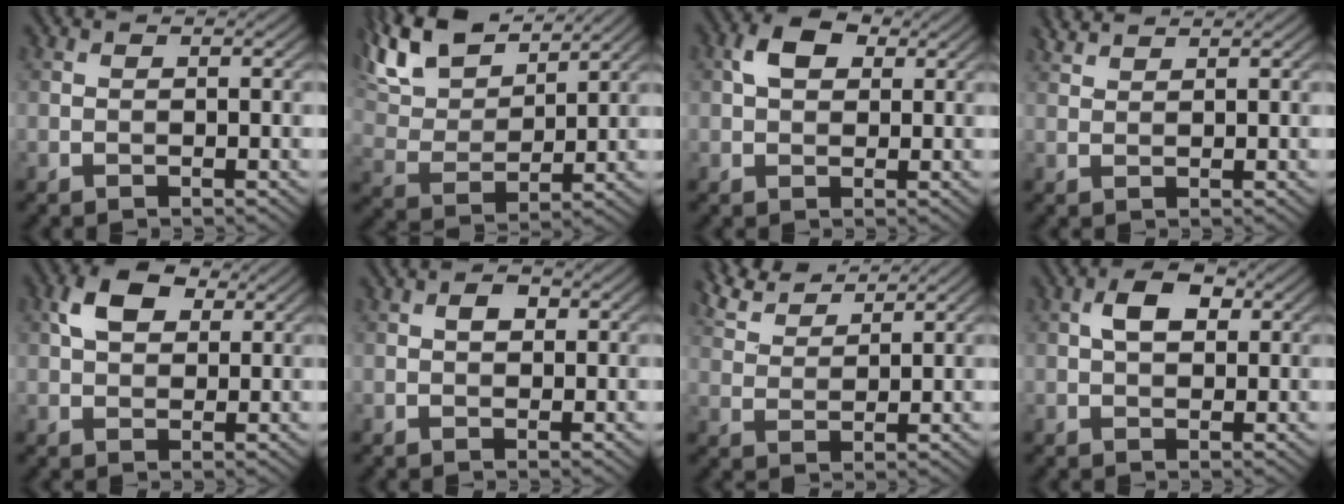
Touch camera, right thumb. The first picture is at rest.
{"total": 13.1, "force": [9.6, 5.1, 7.3], "torque": [-0.195, 0.024, 0.175]}
{"total": 4.1, "force": [1.3, 2.8, 2.7], "torque": [-0.054, 0.009, 0.017]}
{"total": 2.1, "force": [1.9, 0.3, 0.6], "torque": [-0.019, 0.004, 0.042]}
{"total": 5.3, "force": [2.1, 3.4, 3.5], "torque": [-0.074, 0.008, 0.035]}
{"total": 1.7, "force": [0.3, 1.2, 1.1], "torque": [-0.019, 0.002, 0.001]}
{"total": 5.6, "force": [4.9, 1.1, 2.3], "torque": [-0.069, 0.011, 0.102]}
{"total": 4.1, "force": [1.1, 2.4, 3.1], "torque": [-0.059, 0.010, 0.014]}